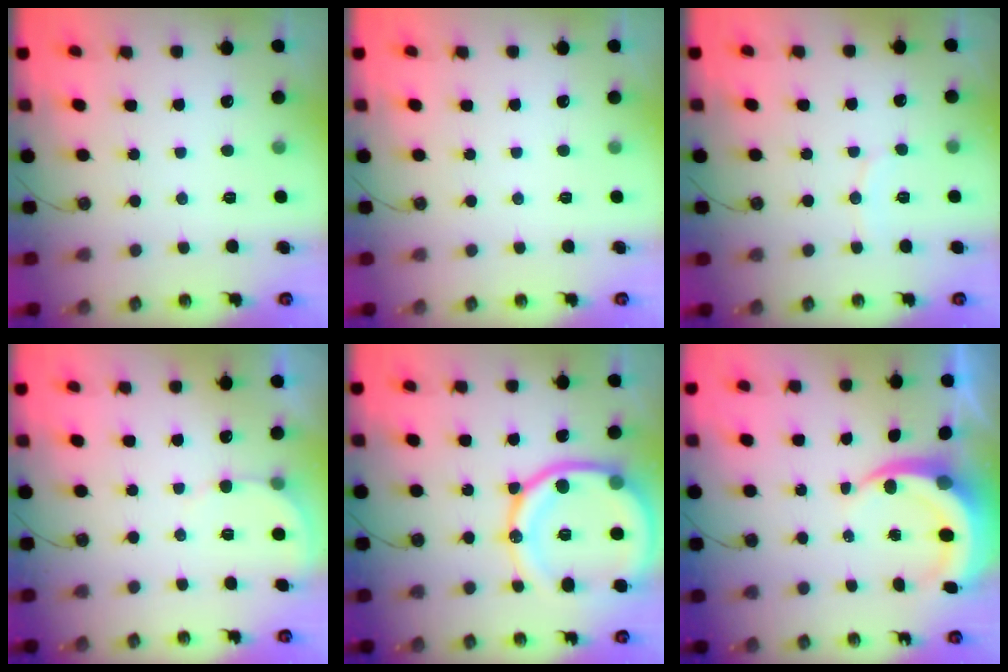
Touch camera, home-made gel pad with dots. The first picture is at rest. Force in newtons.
{"total": 0.0}
{"total": 5.7, "press": 5.7, "slide": 0.4}
{"total": 3.6, "press": 3.5, "slide": 1.1}
{"total": 19.9, "press": 19.7, "slide": 2.4}
{"total": 7.3, "press": 7.2, "slide": 1.1}